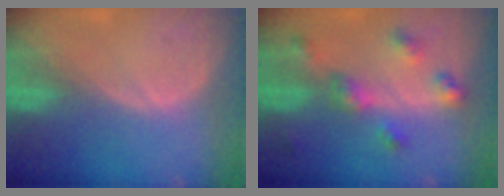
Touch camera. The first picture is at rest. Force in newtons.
{"total": 6.6, "press": 5.8, "slide": 3.1}